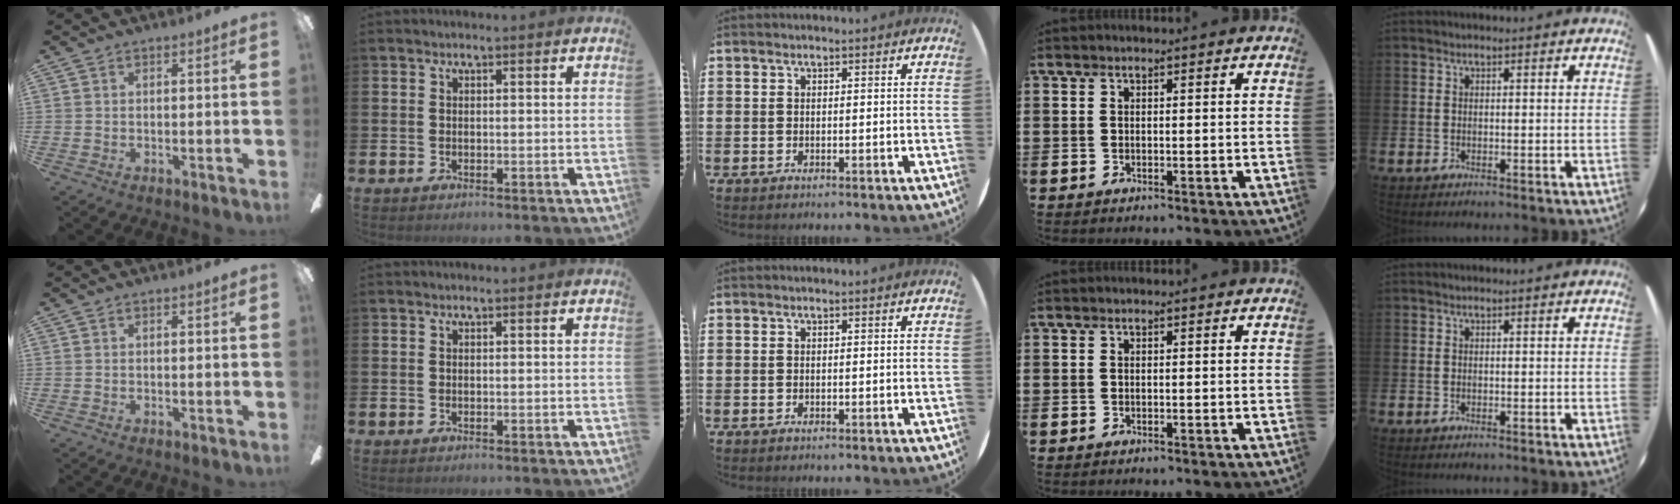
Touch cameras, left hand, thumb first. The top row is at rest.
{}